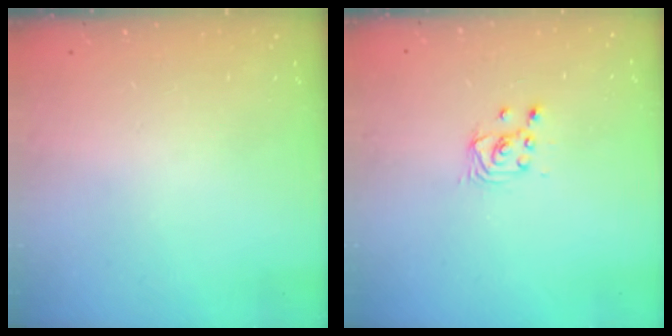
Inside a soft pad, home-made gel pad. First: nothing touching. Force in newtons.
{"total": 2.5, "press": 2.5, "slide": 0.2}